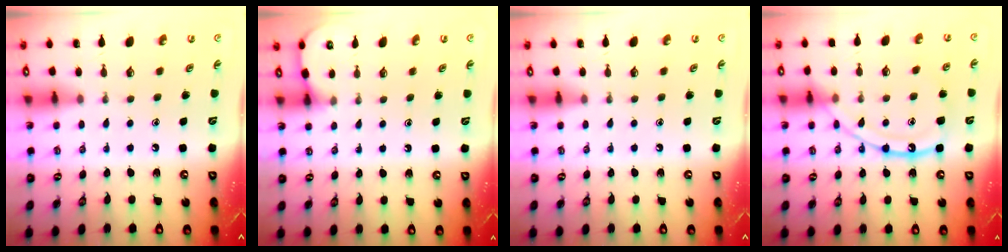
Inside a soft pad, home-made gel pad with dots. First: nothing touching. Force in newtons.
{"total": 3.5, "press": 3.5, "slide": 0.3}
{"total": 0.0}
{"total": 13.9, "press": 13.9, "slide": 1.2}